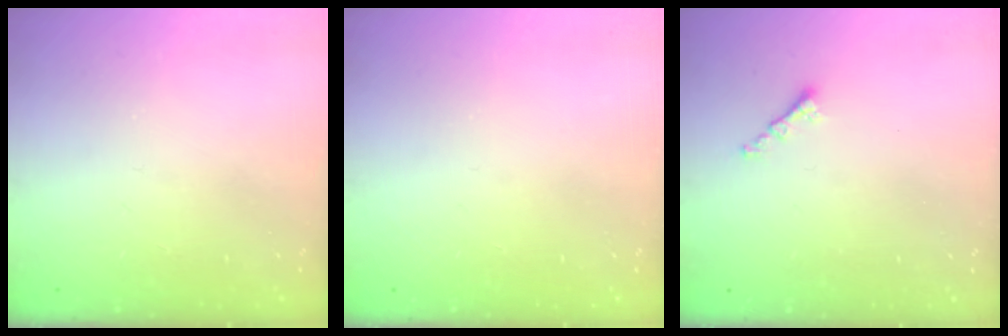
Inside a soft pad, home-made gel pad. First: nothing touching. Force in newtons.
{"total": 0.0}
{"total": 1.3, "press": 1.2, "slide": 0.5}